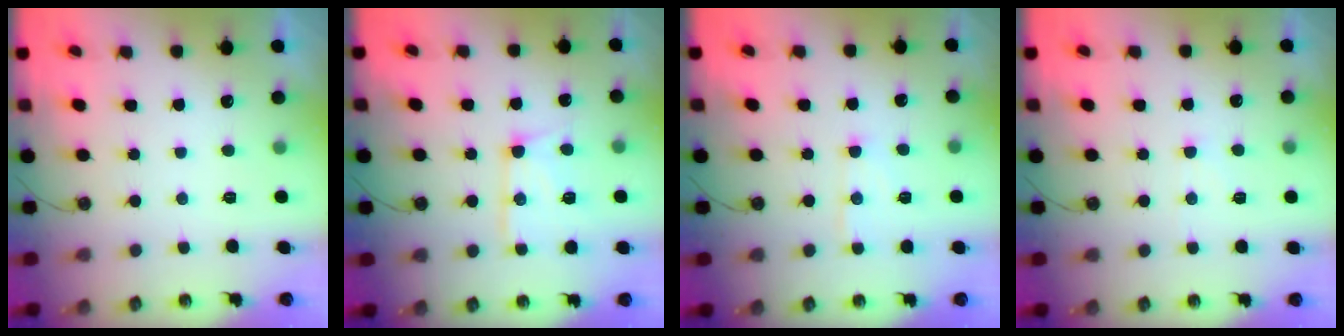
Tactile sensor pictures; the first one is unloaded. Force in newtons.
{"total": 14.0, "press": 14.0, "slide": 1.4}
{"total": 7.3, "press": 7.3, "slide": 0.5}
{"total": 4.2, "press": 4.2, "slide": 0.7}